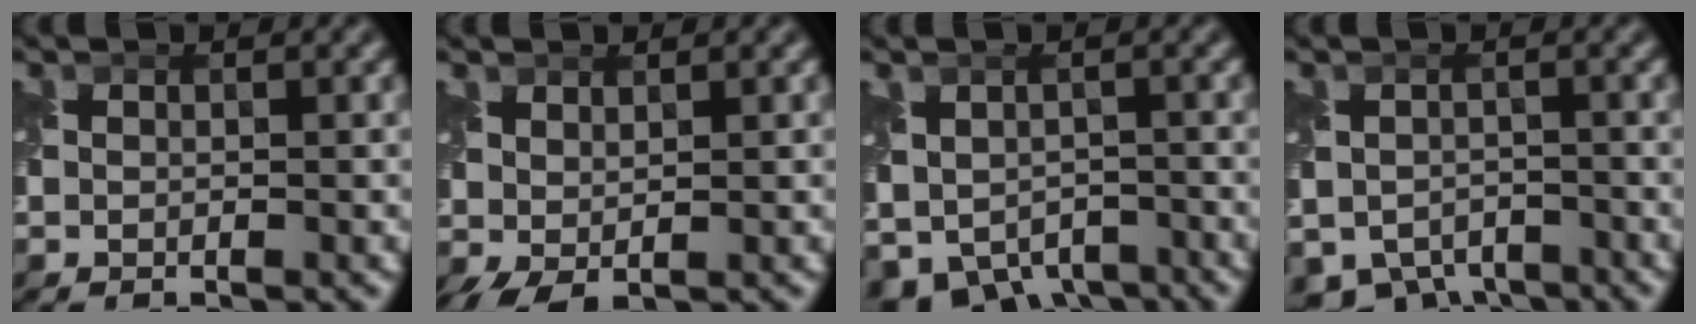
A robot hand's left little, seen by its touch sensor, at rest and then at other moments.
{"total": 1.8, "force": [0.7, 0.8, 1.5], "torque": [-0.040, 0.007, 0.018]}
{"total": 5.6, "force": [-2.8, 4.1, 2.6], "torque": [-0.045, -0.020, -0.031]}
{"total": 5.8, "force": [-4.3, 3.5, 1.5], "torque": [-0.014, -0.014, -0.059]}